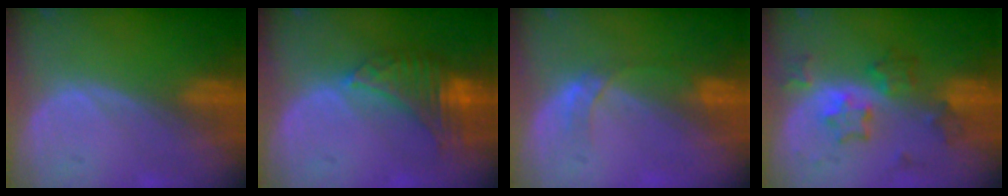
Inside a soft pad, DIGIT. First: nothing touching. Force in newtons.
{"total": 8.1, "press": 6.9, "slide": 4.1}
{"total": 3.0, "press": 2.7, "slide": 1.3}
{"total": 5.9, "press": 5.9, "slide": 0.3}